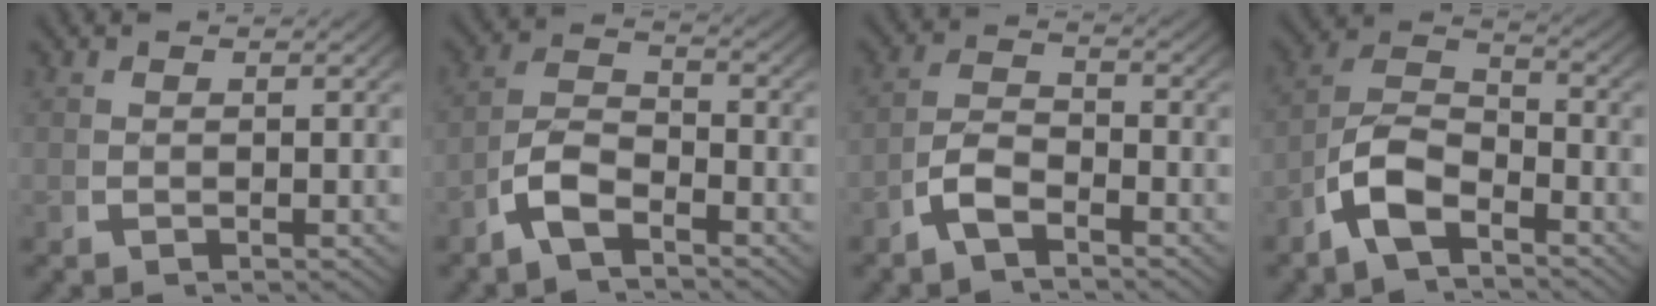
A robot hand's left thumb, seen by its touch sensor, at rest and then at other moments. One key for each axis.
{"total": 5.4, "fx": -1.9, "fy": 3.7, "fz": 3.4, "tx": -0.063, "ty": -0.011, "tz": -0.043}
{"total": 4.0, "fx": -1.7, "fy": 2.6, "fz": 2.5, "tx": -0.044, "ty": -0.007, "tz": -0.040}
{"total": 8.6, "fx": -2.0, "fy": 6.3, "fz": 5.4, "tx": -0.112, "ty": -0.018, "tz": -0.047}